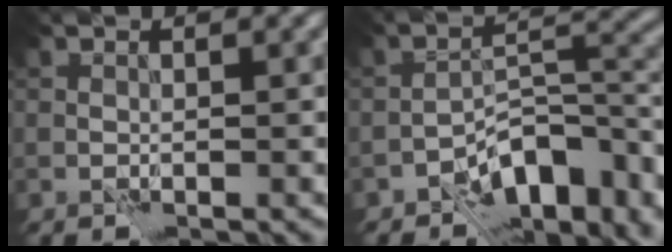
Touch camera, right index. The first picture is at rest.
{"total": 9.1, "force": [-5.0, 3.9, 6.6], "torque": [-0.087, 0.013, -0.091]}